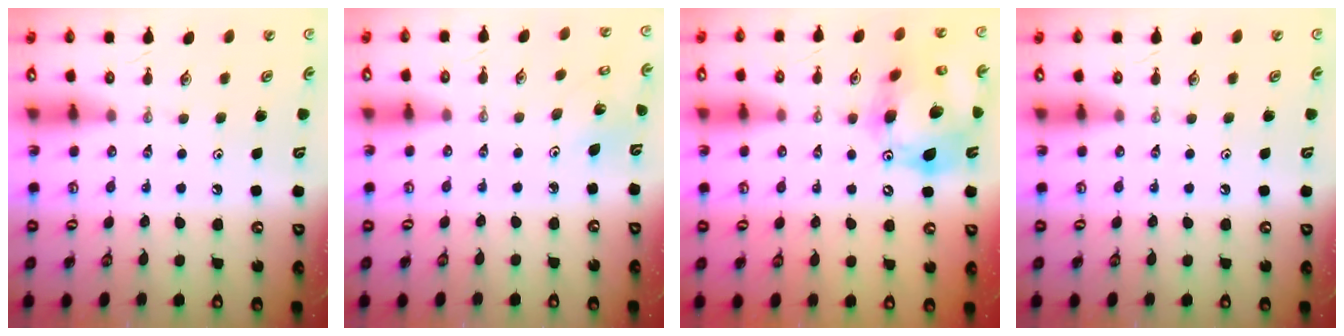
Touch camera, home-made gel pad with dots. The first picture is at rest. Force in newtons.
{"total": 2.3, "press": 2.3, "slide": 0.2}
{"total": 17.2, "press": 17.0, "slide": 2.7}
{"total": 0.0}